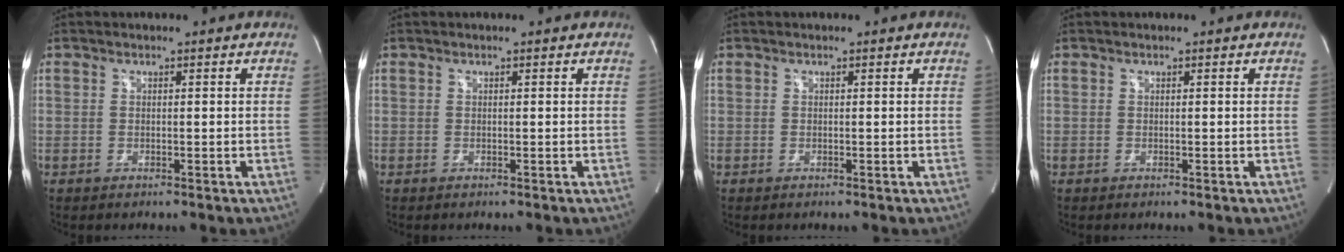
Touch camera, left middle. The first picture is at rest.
{"total": 0.0}
{"total": 0.0}
{"total": 0.0}